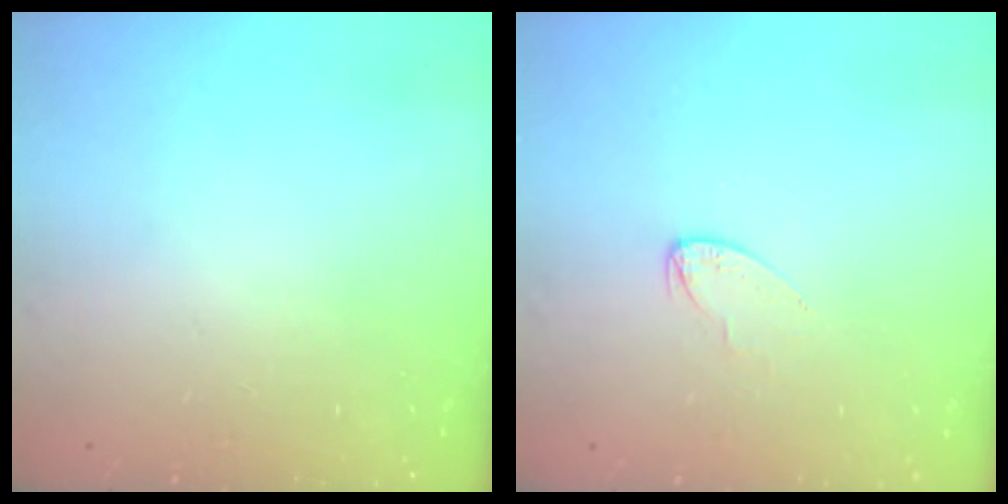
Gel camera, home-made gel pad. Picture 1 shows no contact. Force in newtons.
{"total": 2.1, "press": 2.1, "slide": 0.2}